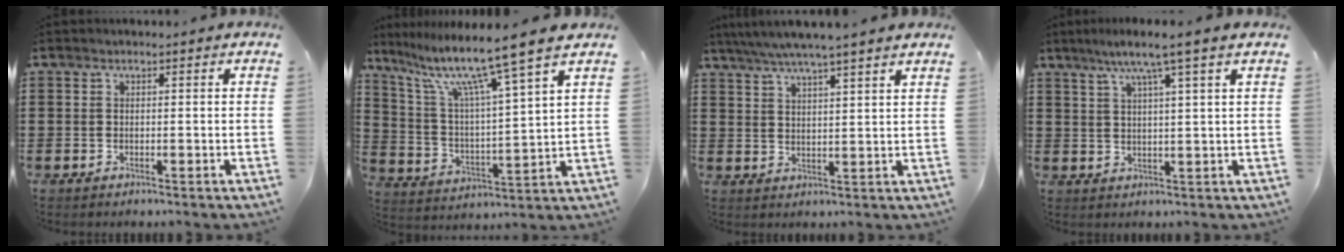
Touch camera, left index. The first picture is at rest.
{"total": 11.1, "force": [8.7, -0.6, 6.9], "torque": [-0.166, -0.050, 0.140]}
{"total": 4.6, "force": [4.1, -0.5, 2.1], "torque": [-0.054, -0.015, 0.070]}
{"total": 5.9, "force": [3.8, -0.7, 4.4], "torque": [-0.097, -0.003, 0.062]}